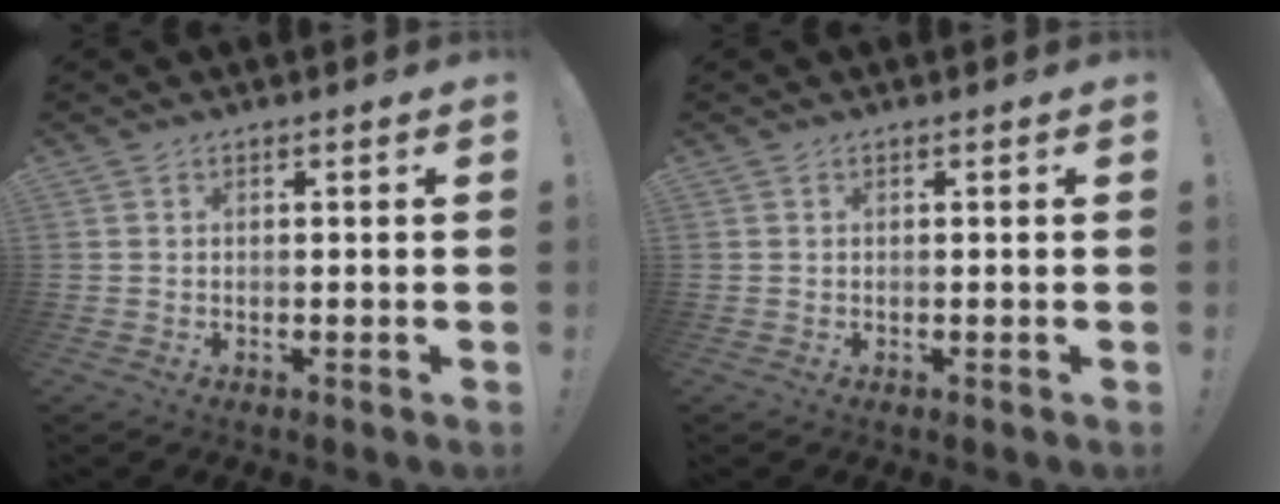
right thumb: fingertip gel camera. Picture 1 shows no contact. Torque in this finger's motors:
{"motor_torque": [-0.05, 0.06, -0.07, 0.04, 0.00]}